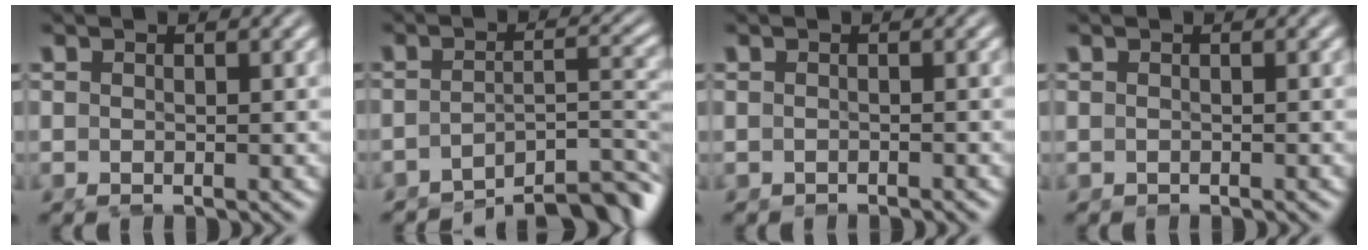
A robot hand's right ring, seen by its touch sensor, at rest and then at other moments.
{"total": 9.4, "force": [-7.3, 2.6, 5.2], "torque": [-0.047, -0.020, -0.101]}
{"total": 1.3, "force": [-1.2, -0.1, 0.2], "torque": [-0.006, -0.008, -0.015]}
{"total": 0.6, "force": [-0.6, -0.1, 0.1], "torque": [-0.002, -0.004, -0.007]}